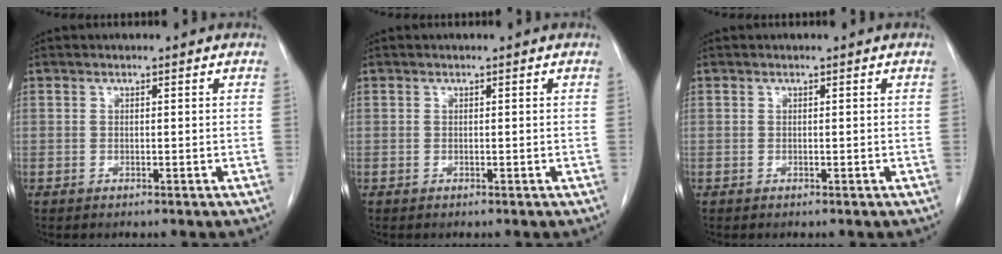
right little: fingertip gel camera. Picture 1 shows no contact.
{"total": 0.0}
{"total": 0.0}